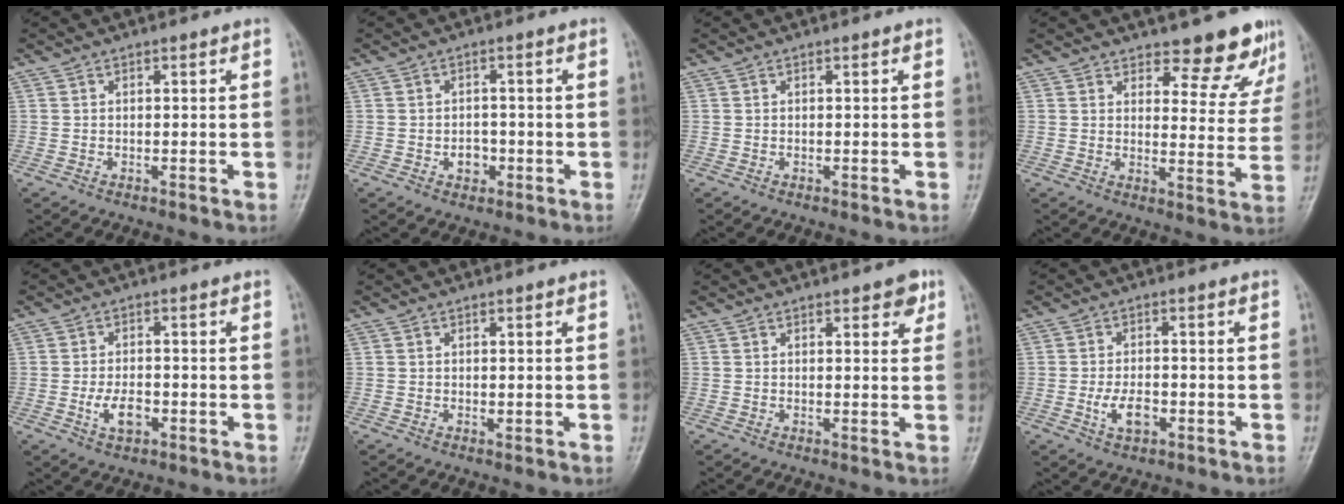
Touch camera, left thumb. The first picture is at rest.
{"total": 3.1, "force": [-1.0, 2.4, 1.7], "torque": [-0.010, 0.006, -0.013]}
{"total": 0.0}
{"total": 10.0, "force": [8.6, 3.6, 3.5], "torque": [-0.006, -0.070, 0.100]}
{"total": 4.7, "force": [-1.4, 2.6, 3.6], "torque": [-0.063, 0.005, -0.023]}
{"total": 0.6, "force": [0.2, 0.3, 0.4], "torque": [-0.005, -0.003, 0.003]}
{"total": 3.5, "force": [2.1, 1.5, 2.3], "torque": [-0.012, -0.007, 0.022]}
{"total": 4.7, "force": [-1.4, 2.6, 3.6], "torque": [-0.065, 0.005, -0.023]}